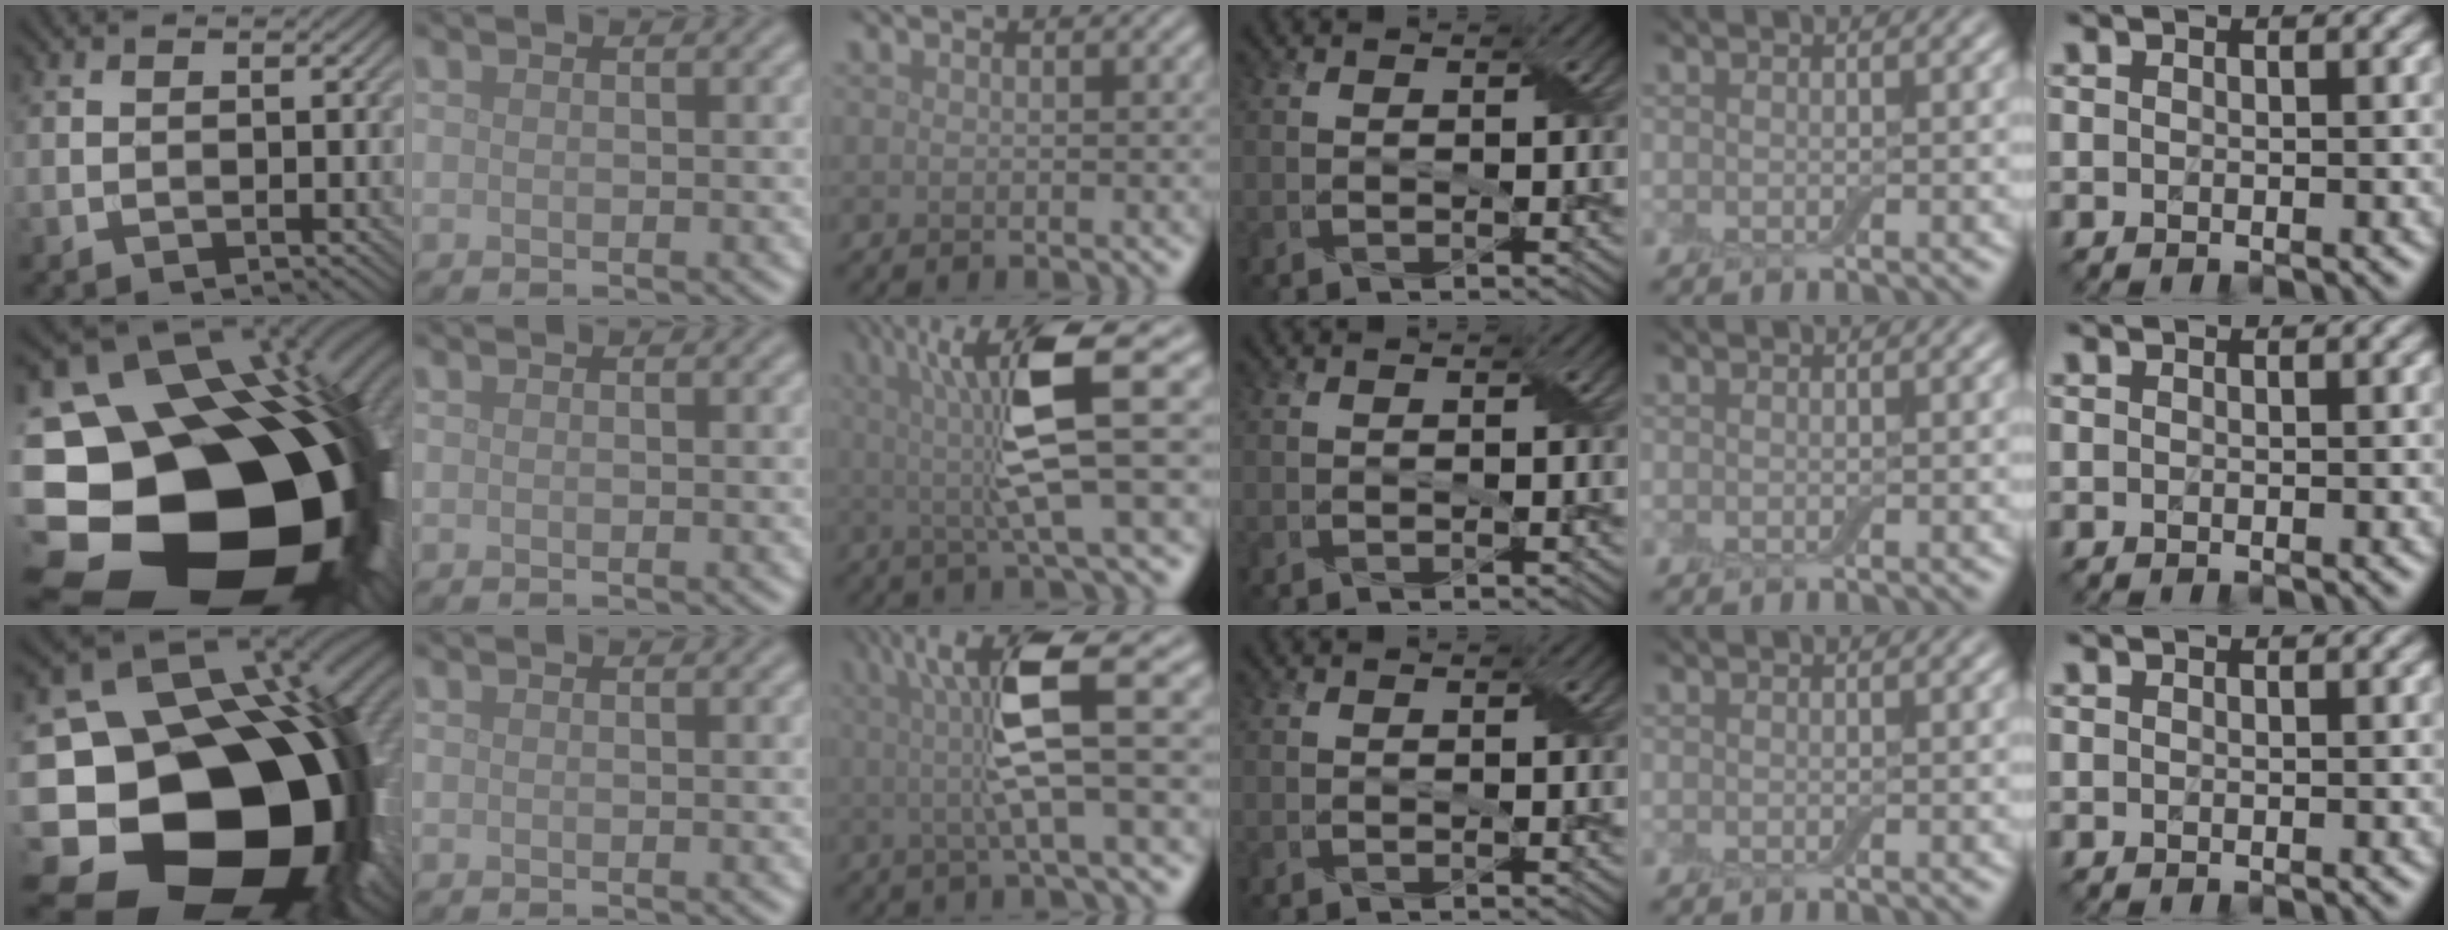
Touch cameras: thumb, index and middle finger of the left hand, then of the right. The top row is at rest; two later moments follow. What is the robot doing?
{"motion": "wrap", "object": "adhesive wrap"}